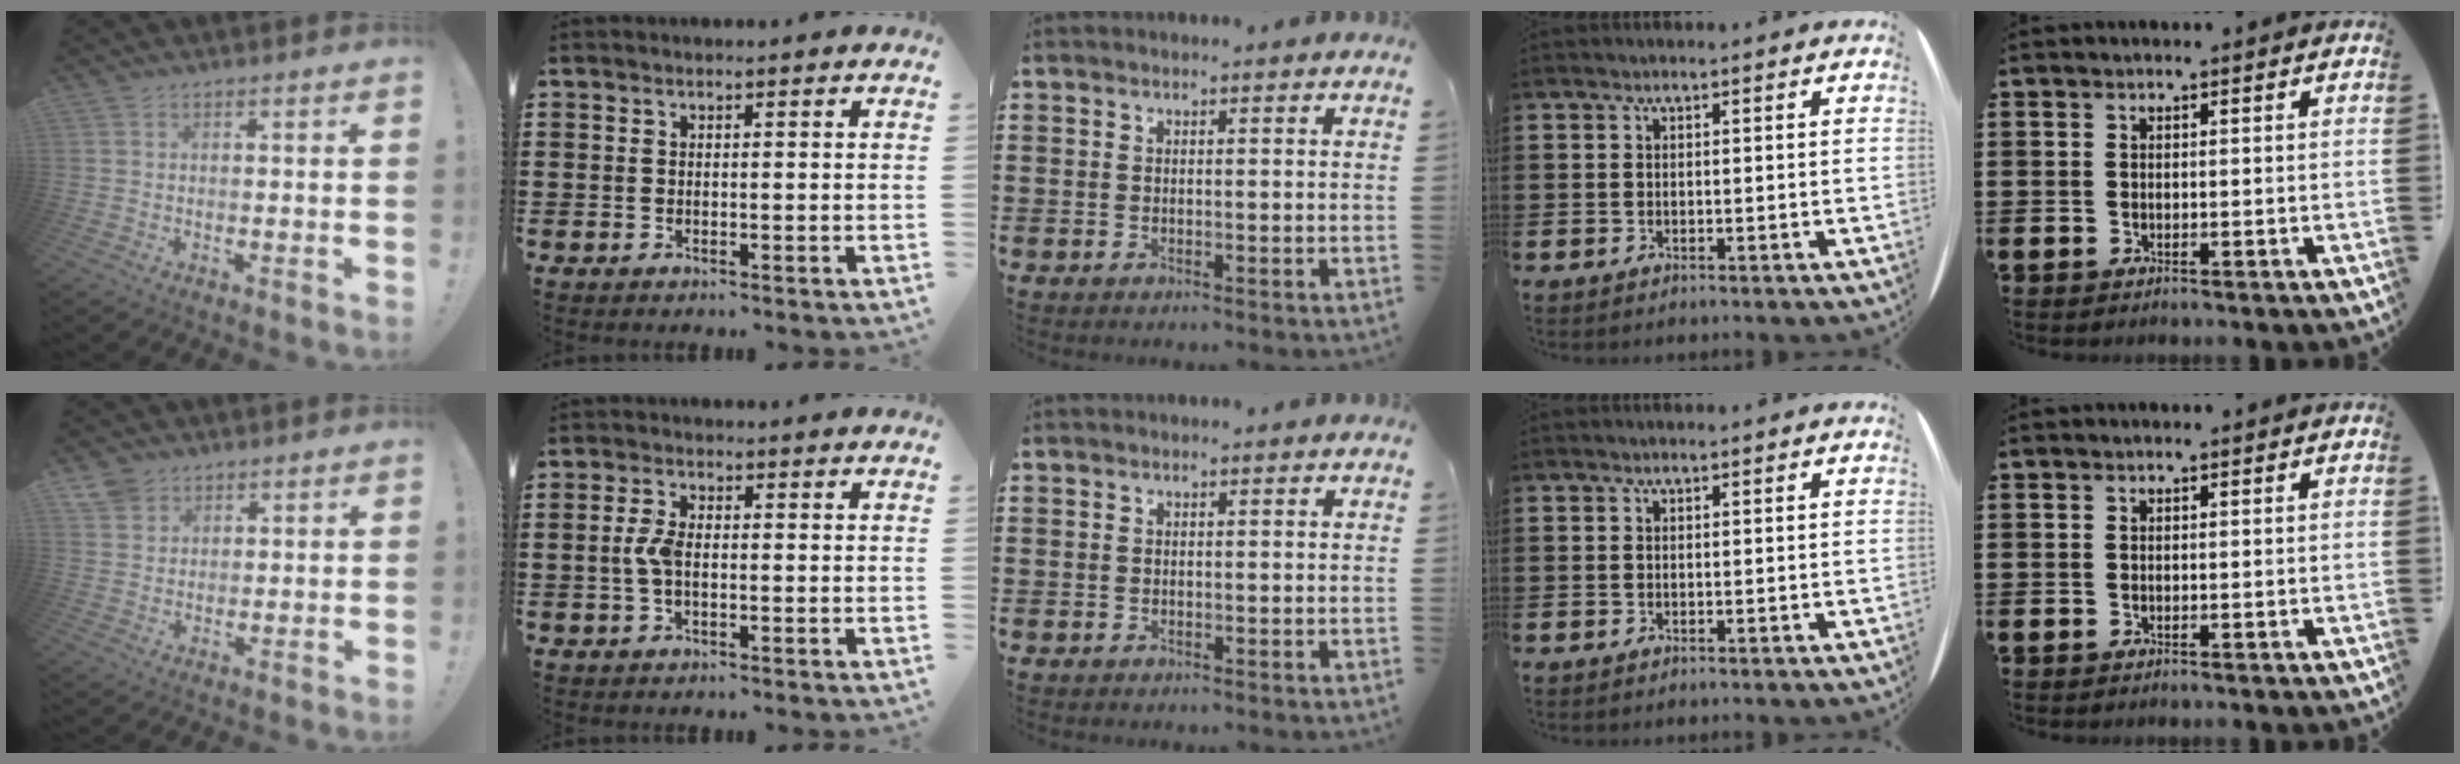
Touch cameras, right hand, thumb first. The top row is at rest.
{"thumb": {"total": 5.9, "force": [4.2, 3.9, 1.4], "torque": [-0.027, -0.024, 0.082]}, "index": {"total": 3.7, "force": [-0.4, 1.6, 3.3], "torque": [-0.085, -0.005, -0.014]}}